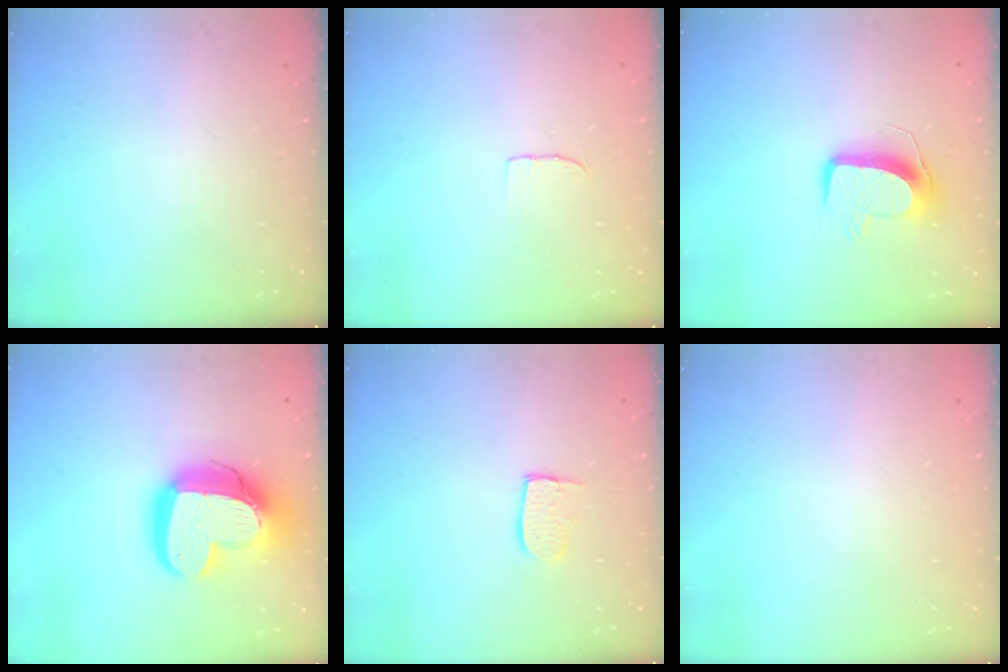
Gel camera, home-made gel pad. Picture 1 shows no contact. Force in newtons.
{"total": 4.4, "press": 4.3, "slide": 0.4}
{"total": 10.4, "press": 10.3, "slide": 0.8}
{"total": 21.9, "press": 21.8, "slide": 2.2}
{"total": 6.3, "press": 6.3, "slide": 0.5}
{"total": 0.0}